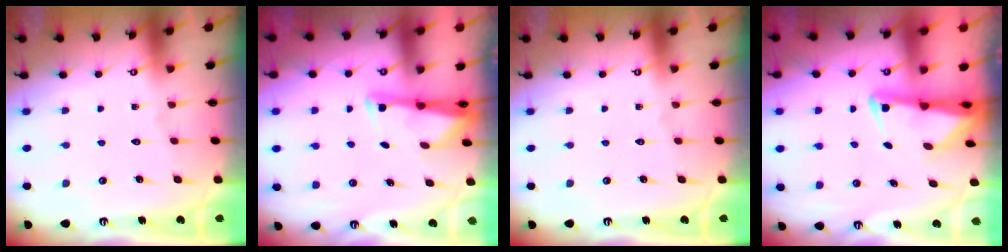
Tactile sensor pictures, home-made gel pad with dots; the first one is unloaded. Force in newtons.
{"total": 2.6, "press": 2.6, "slide": 0.4}
{"total": 0.0}
{"total": 2.2, "press": 2.1, "slide": 0.4}